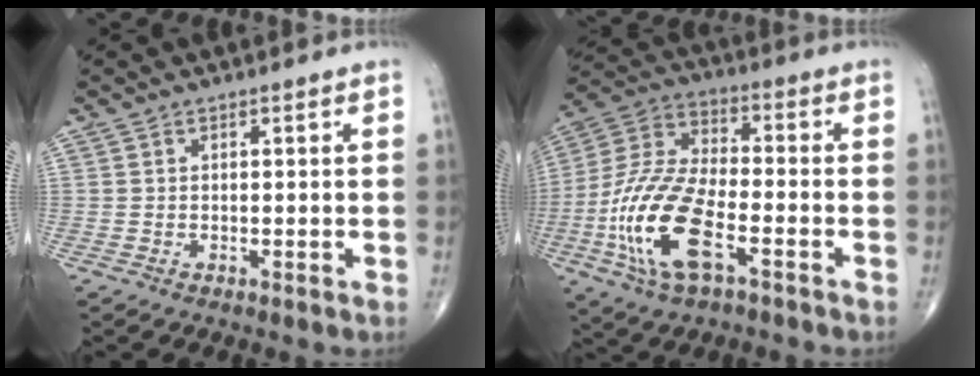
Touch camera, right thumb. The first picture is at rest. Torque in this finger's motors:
{"motor_torque": [0.06, 0.90, 1.62, -0.25, 0.19]}